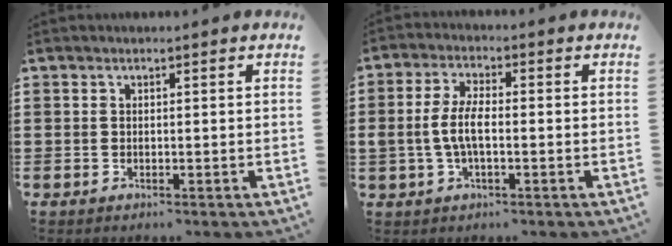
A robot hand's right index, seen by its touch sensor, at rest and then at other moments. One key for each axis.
{"total": 5.3, "fx": -0.7, "fy": 2.2, "fz": 4.8, "tx": -0.113, "ty": -0.002, "tz": -0.022}